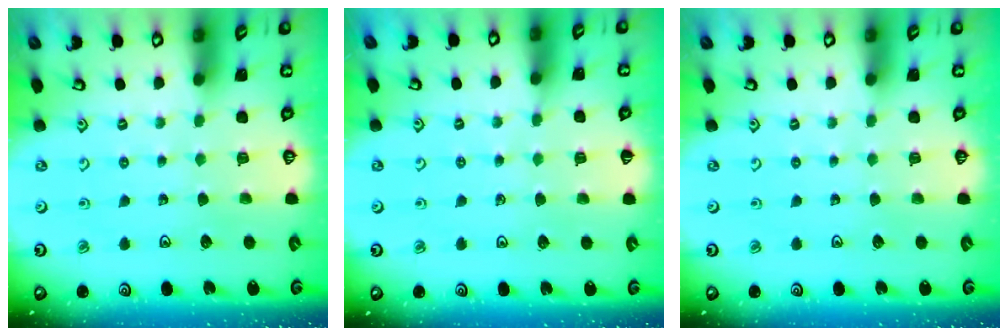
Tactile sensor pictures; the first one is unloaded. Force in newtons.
{"total": 2.5, "press": 2.5, "slide": 0.5}
{"total": 0.0}